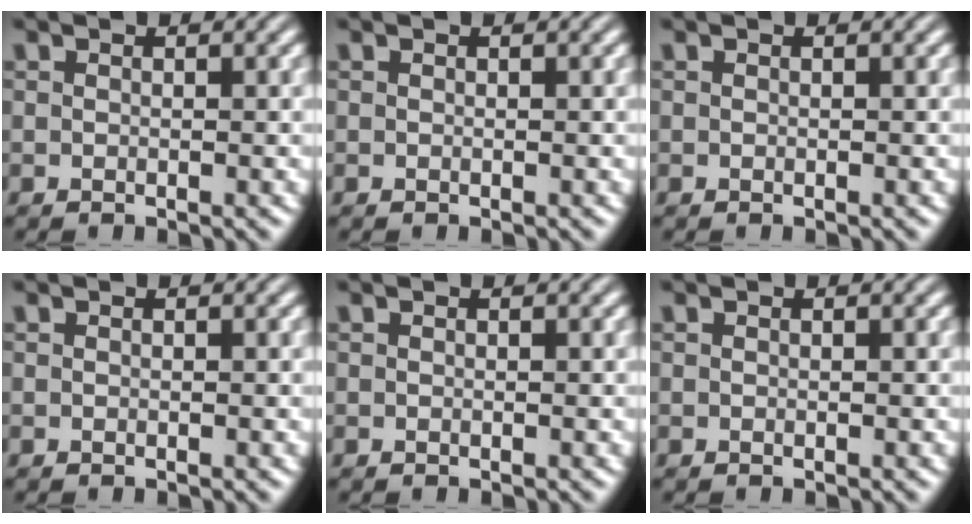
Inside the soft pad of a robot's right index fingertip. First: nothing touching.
{"total": 0.0}
{"total": 0.0}
{"total": 0.0}
{"total": 0.0}
{"total": 0.0}